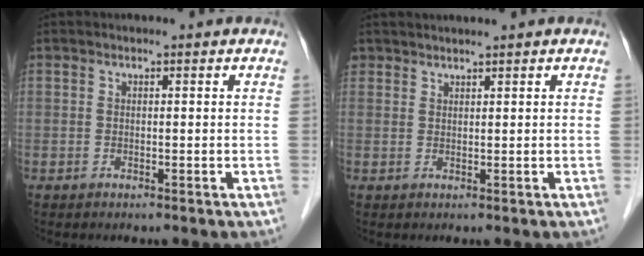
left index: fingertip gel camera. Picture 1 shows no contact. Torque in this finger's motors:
{"motor_torque": [0.11, -0.01, 0.00, 0.01]}